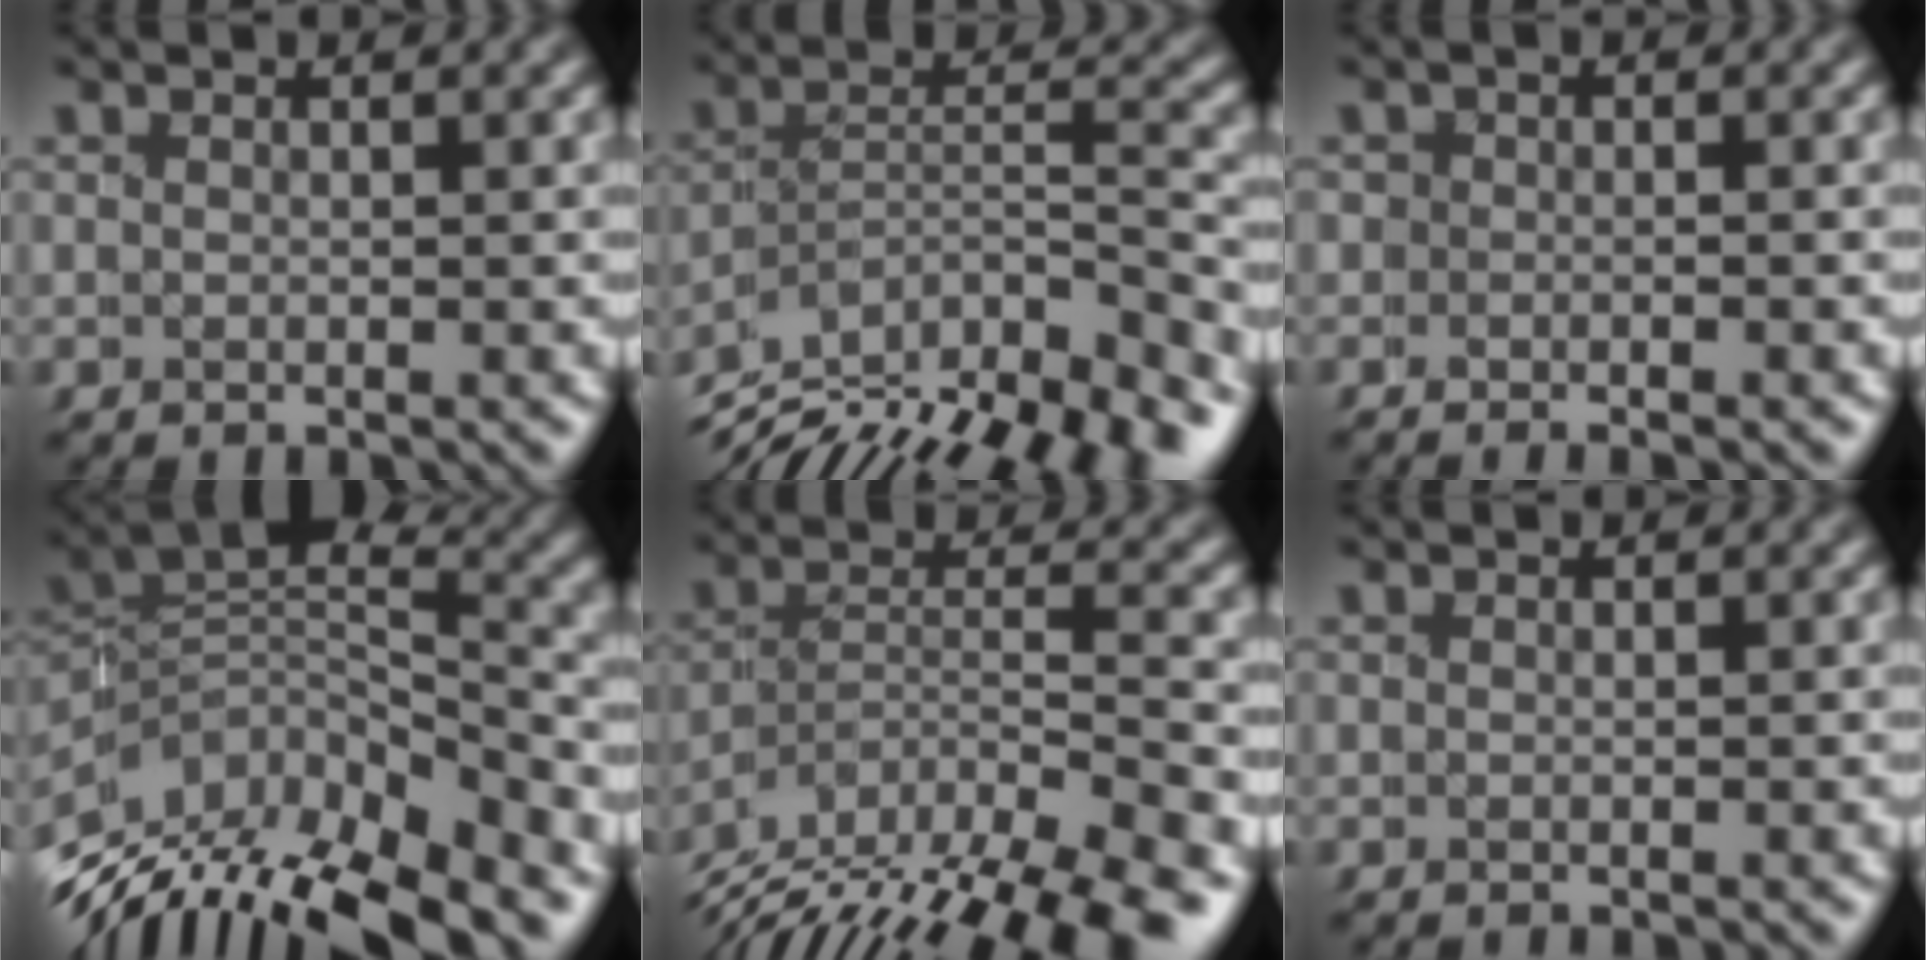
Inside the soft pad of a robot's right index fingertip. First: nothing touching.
{"total": 12.7, "force": [-7.2, 6.3, 8.4], "torque": [-0.128, -0.027, -0.104]}
{"total": 2.2, "force": [-0.8, 1.8, 1.0], "torque": [-0.007, 0.015, -0.026]}
{"total": 14.2, "force": [-5.5, 9.6, 8.9], "torque": [-0.153, -0.024, -0.087]}
{"total": 10.8, "force": [-5.9, 5.5, 7.2], "torque": [-0.128, -0.030, -0.089]}
{"total": 0.0}